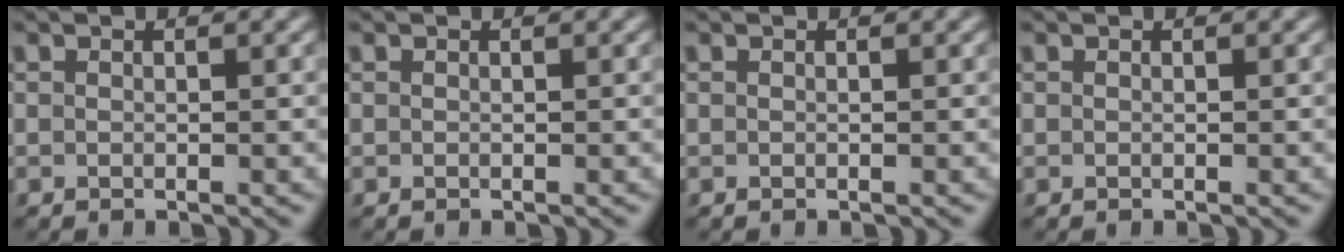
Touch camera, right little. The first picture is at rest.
{"total": 0.0}
{"total": 0.0}
{"total": 0.0}